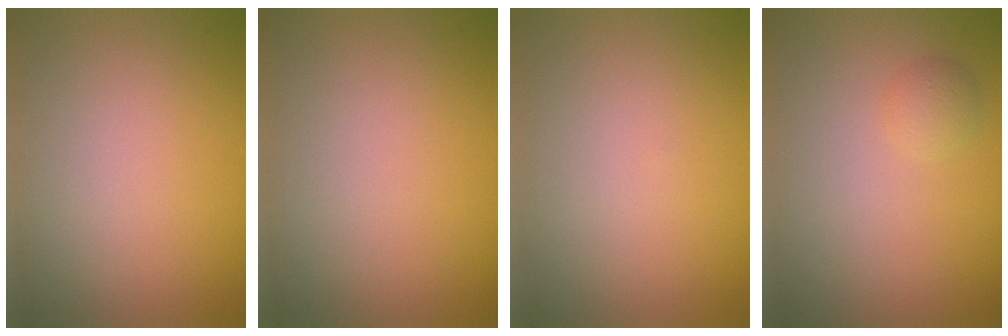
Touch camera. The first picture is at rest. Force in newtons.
{"total": 0.0}
{"total": 0.0}
{"total": 1.3, "press": 1.3, "slide": 0.1}